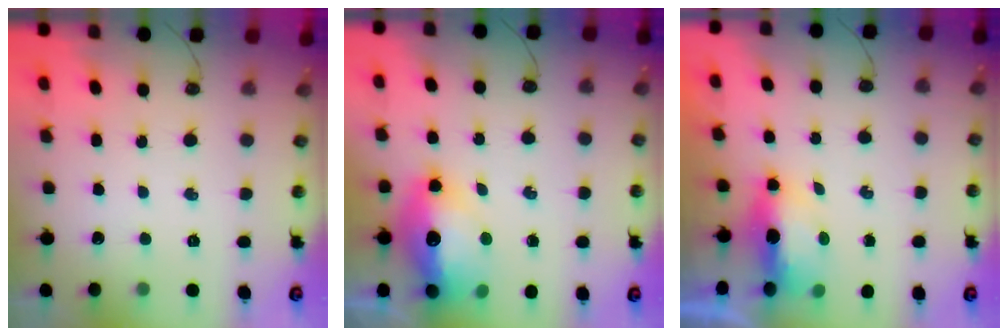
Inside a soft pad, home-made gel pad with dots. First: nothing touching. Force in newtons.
{"total": 16.6, "press": 16.5, "slide": 1.5}
{"total": 15.0, "press": 9.1, "slide": 11.9}